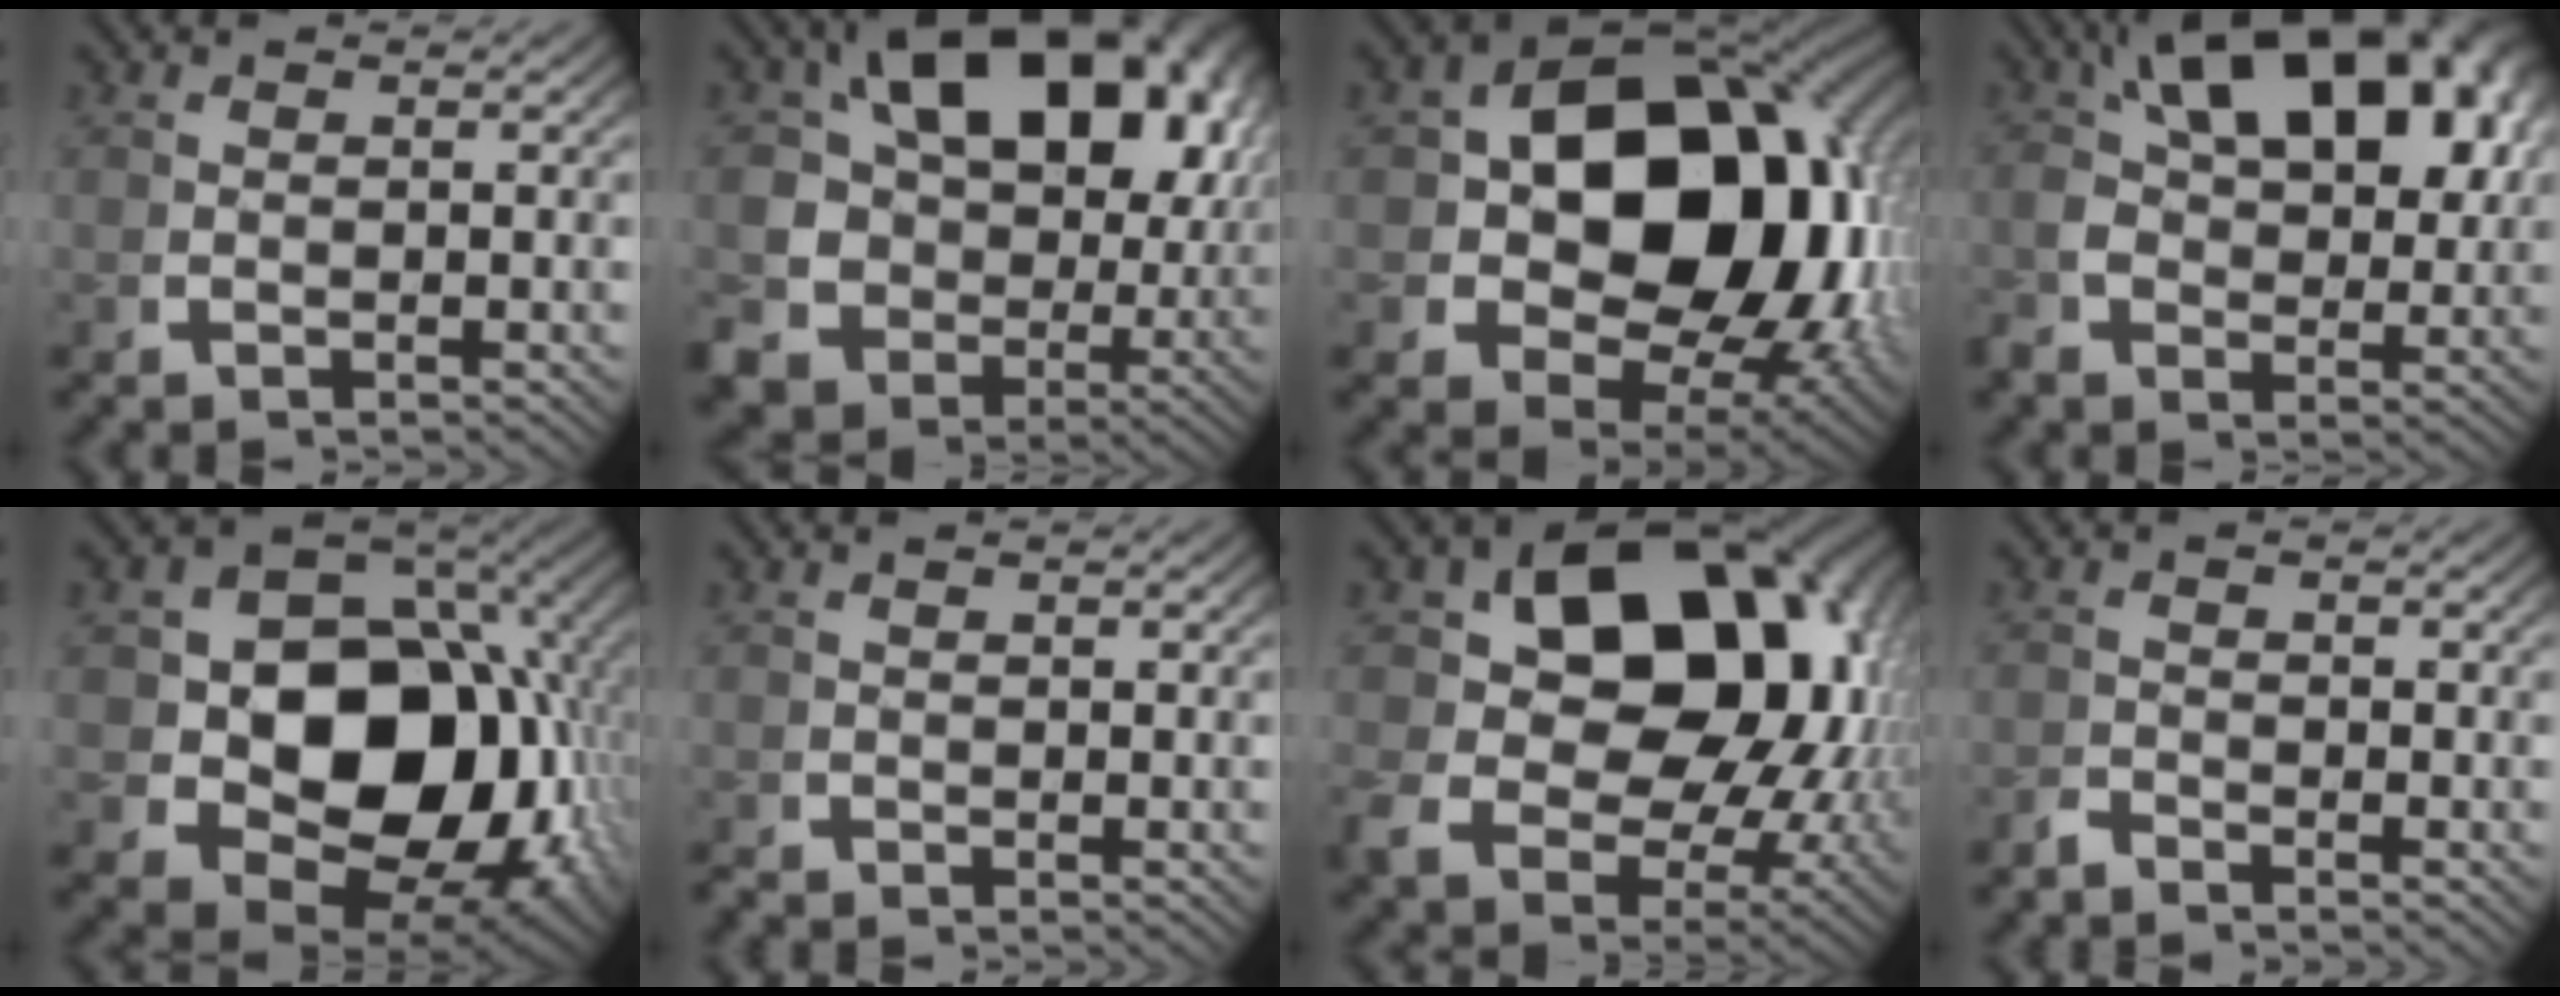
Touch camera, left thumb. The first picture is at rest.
{"total": 19.2, "force": [0.3, 14.9, 12.1], "torque": [-0.246, -0.051, 0.014]}
{"total": 24.6, "force": [0.9, 16.9, 17.8], "torque": [-0.303, -0.072, 0.041]}
{"total": 11.7, "force": [2.5, 7.2, 8.9], "torque": [-0.139, 0.007, 0.035]}
{"total": 22.3, "force": [-1.1, 15.3, 16.1], "torque": [-0.294, -0.078, 0.015]}
{"total": 0.7, "force": [-0.6, 0.4, 0.0], "torque": [0.006, -0.007, -0.013]}
{"total": 20.6, "force": [2.1, 14.7, 14.3], "torque": [-0.253, -0.042, 0.043]}
{"total": 1.4, "force": [-1.3, 0.3, 0.1], "torque": [0.007, -0.003, -0.033]}